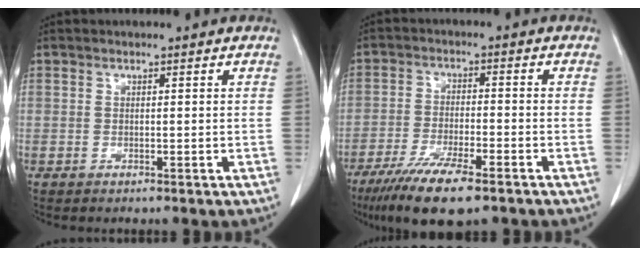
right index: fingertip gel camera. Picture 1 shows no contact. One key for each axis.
{"total": 11.0, "fx": -7.6, "fy": 1.7, "fz": 7.8, "tx": -0.135, "ty": -0.025, "tz": -0.123}